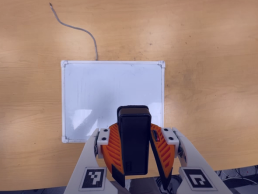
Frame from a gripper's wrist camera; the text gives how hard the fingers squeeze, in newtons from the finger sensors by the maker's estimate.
{"total": 9.2, "left": 8.8, "right": 9.5}